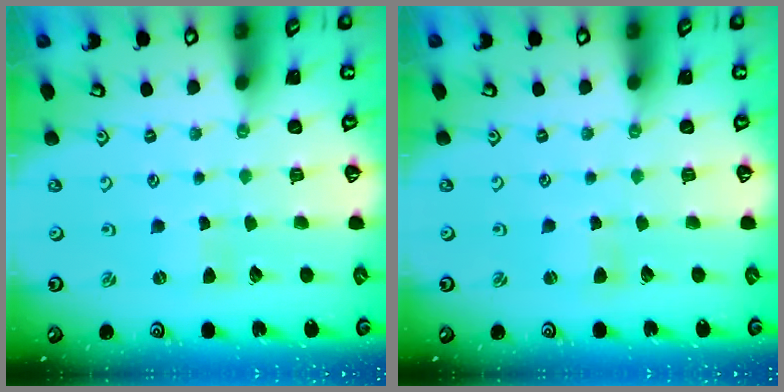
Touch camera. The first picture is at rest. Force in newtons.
{"total": 2.6, "press": 2.5, "slide": 0.4}